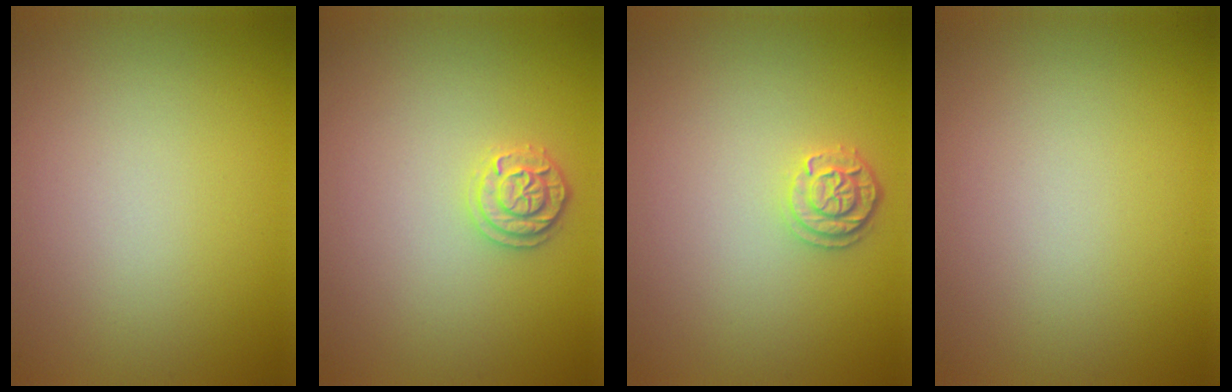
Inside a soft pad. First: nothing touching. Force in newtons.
{"total": 1.9, "press": 1.9, "slide": 0.3}
{"total": 2.1, "press": 1.8, "slide": 0.9}
{"total": 0.0}